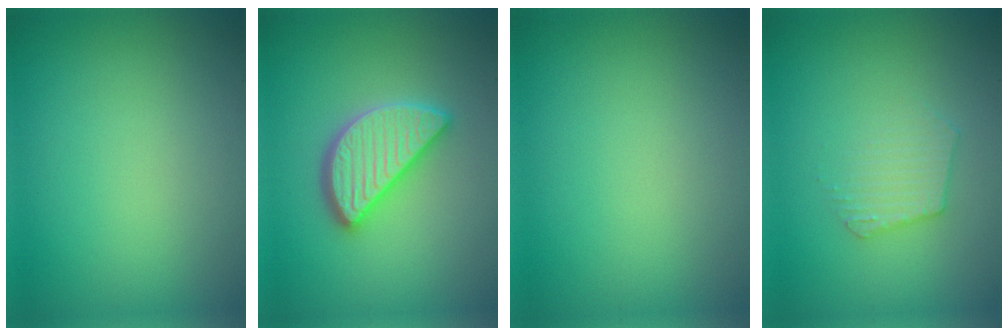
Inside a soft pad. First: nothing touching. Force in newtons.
{"total": 4.5, "press": 4.5, "slide": 0.4}
{"total": 0.0}
{"total": 2.4, "press": 2.4, "slide": 0.3}